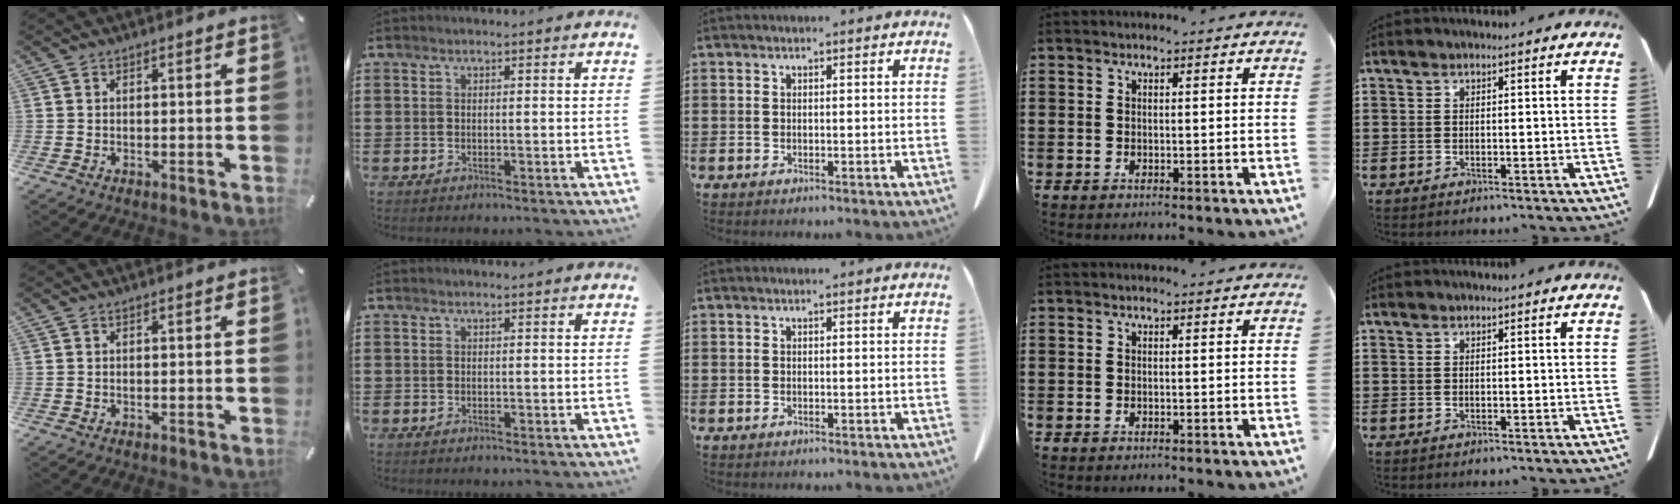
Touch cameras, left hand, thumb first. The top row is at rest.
{}